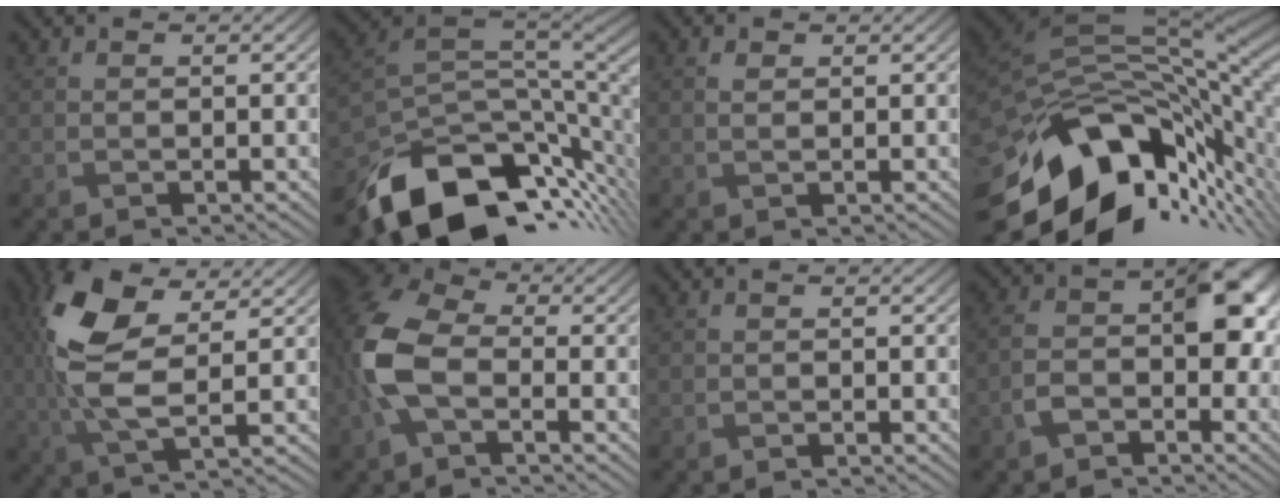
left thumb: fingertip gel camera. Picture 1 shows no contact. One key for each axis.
{"total": 14.9, "fx": -7.7, "fy": 6.9, "fz": 10.7, "tx": -0.215, "ty": -0.031, "tz": -0.122}
{"total": 1.0, "fx": 0.5, "fy": 0.6, "fz": 0.6, "tx": -0.016, "ty": -0.001, "tz": 0.010}
{"total": 15.7, "fx": -7.0, "fy": 9.2, "fz": 10.5, "tx": -0.209, "ty": -0.034, "tz": -0.102}
{"total": 11.9, "fx": 3.0, "fy": 5.9, "fz": 9.9, "tx": -0.247, "ty": 0.004, "tz": 0.055}
{"total": 9.2, "fx": -1.3, "fy": 5.3, "fz": 7.4, "tx": -0.197, "ty": 0.007, "tz": -0.042}
{"total": 0.0}
{"total": 7.8, "fx": -2.1, "fy": 4.6, "fz": 6.0, "tx": -0.105, "ty": 0.006, "tz": -0.048}